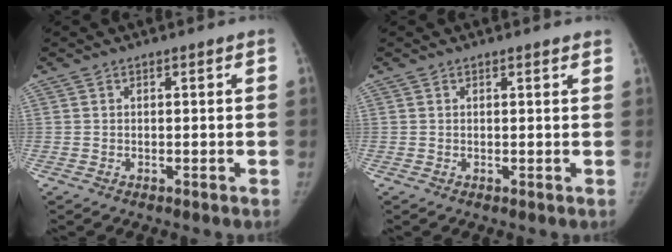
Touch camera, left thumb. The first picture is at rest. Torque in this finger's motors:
{"motor_torque": [-0.43, 0.25, -0.43, -0.13, -0.06]}